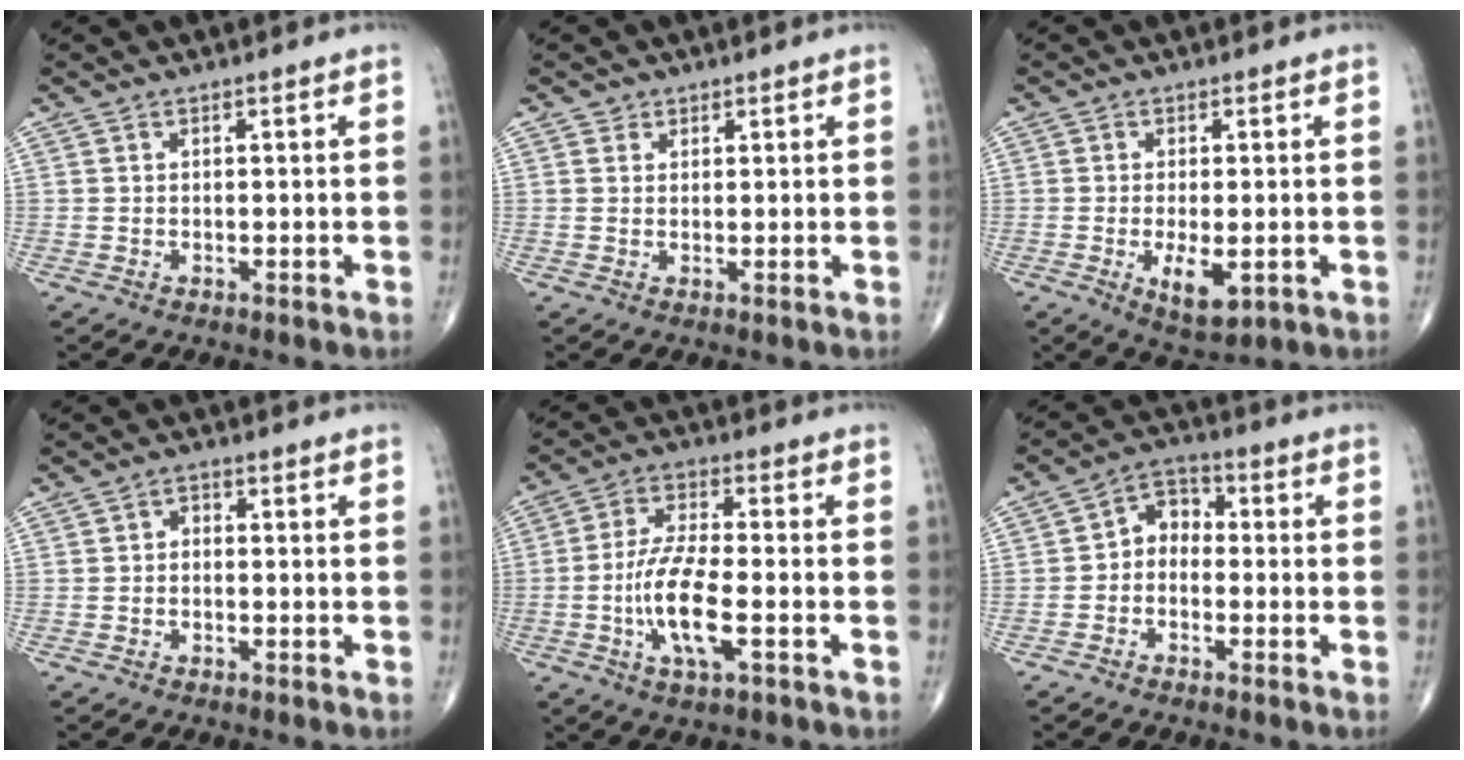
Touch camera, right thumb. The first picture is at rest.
{"total": 1.3, "force": [0.8, 1.1, 0.0], "torque": [0.014, -0.003, 0.006]}
{"total": 6.2, "force": [-1.6, 2.6, 5.4], "torque": [-0.088, -0.013, -0.019]}
{"total": 1.5, "force": [-0.3, 1.1, 0.9], "torque": [-0.005, 0.007, -0.010]}
{"total": 10.6, "force": [-3.0, 3.1, 9.7], "torque": [-0.203, 0.012, -0.057]}
{"total": 5.5, "force": [-0.9, 4.2, 3.3], "torque": [-0.031, 0.028, -0.035]}